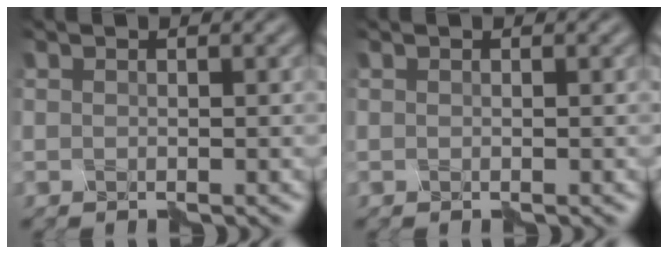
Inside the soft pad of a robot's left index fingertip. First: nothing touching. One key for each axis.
{"total": 0.0}